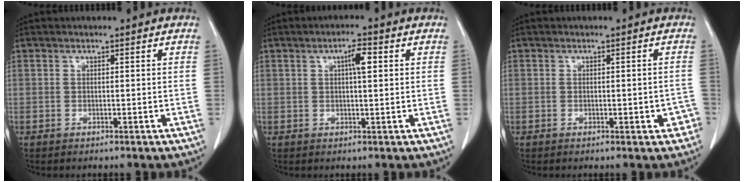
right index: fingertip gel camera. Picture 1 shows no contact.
{"total": 3.4, "force": [1.0, 0.6, 3.2], "torque": [-0.055, 0.006, 0.015]}
{"total": 2.6, "force": [-1.0, 1.1, 2.2], "torque": [-0.019, 0.012, -0.006]}